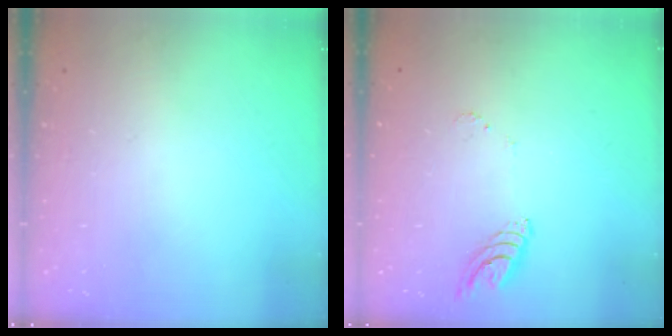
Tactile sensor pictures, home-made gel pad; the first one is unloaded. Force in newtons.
{"total": 7.7, "press": 7.7, "slide": 0.7}